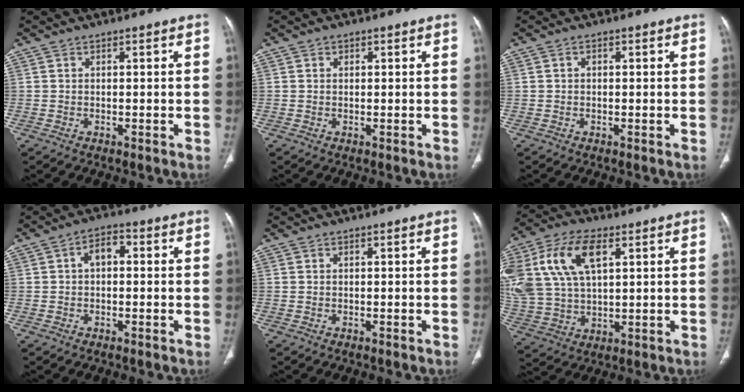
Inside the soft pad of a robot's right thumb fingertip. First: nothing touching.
{"total": 1.0, "force": [0.4, 0.9, 0.2], "torque": [0.008, 0.000, 0.003]}
{"total": 0.6, "force": [0.1, 0.4, 0.4], "torque": [-0.002, 0.002, 0.000]}
{"total": 4.2, "force": [0.3, 2.7, 3.2], "torque": [-0.042, 0.017, -0.004]}
{"total": 0.0}
{"total": 19.3, "force": [6.5, 10.9, 14.5], "torque": [-0.319, 0.005, 0.125]}